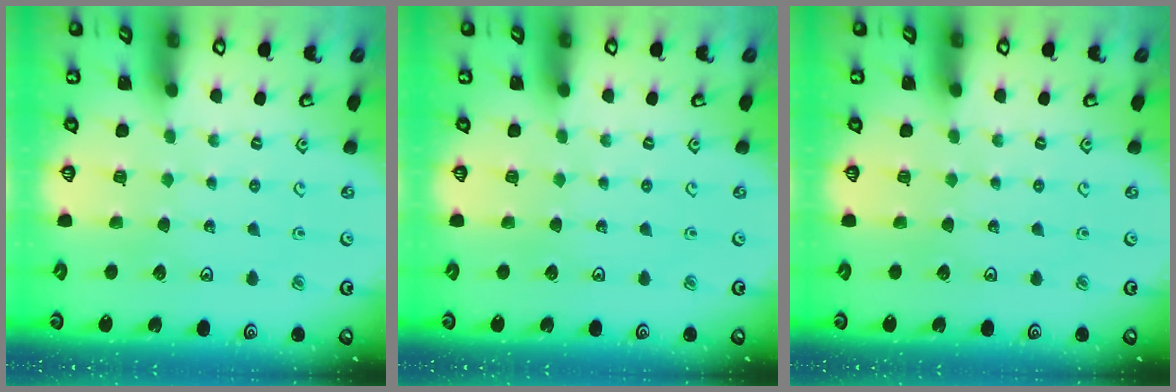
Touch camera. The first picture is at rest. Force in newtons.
{"total": 0.0}
{"total": 0.0}